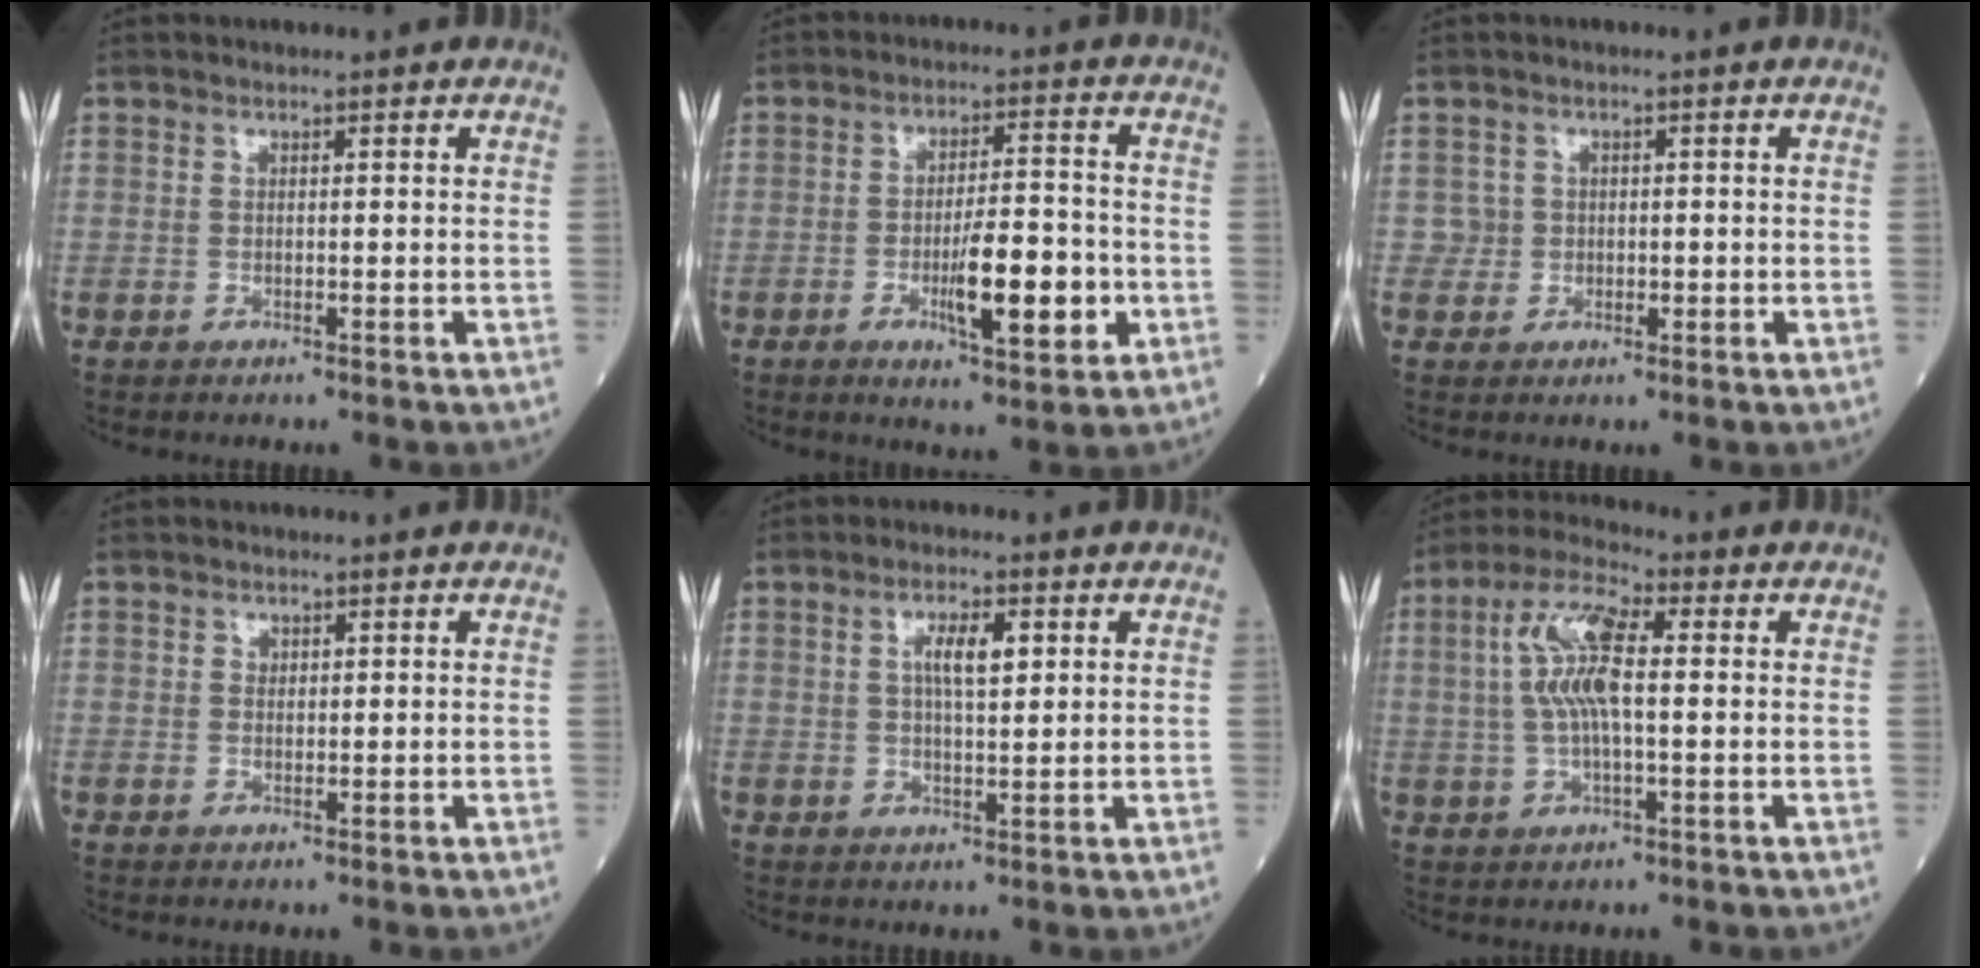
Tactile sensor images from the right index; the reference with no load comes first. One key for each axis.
{"total": 9.9, "fx": -2.9, "fy": 2.0, "fz": 9.3, "tx": -0.152, "ty": -0.004, "tz": -0.042}
{"total": 2.0, "fx": 0.1, "fy": 2.0, "fz": -0.1, "tx": 0.010, "ty": 0.007, "tz": 0.002}
{"total": 0.9, "fx": 0.5, "fy": 0.7, "fz": 0.3, "tx": -0.003, "ty": -0.002, "tz": 0.009}
{"total": 4.7, "fx": 1.6, "fy": 1.2, "fz": 4.3, "tx": -0.080, "ty": 0.006, "tz": 0.030}
{"total": 9.1, "fx": 1.1, "fy": 2.4, "fz": 8.7, "tx": -0.183, "ty": 0.018, "tz": 0.020}